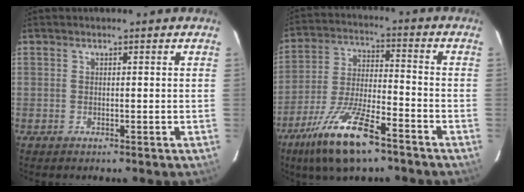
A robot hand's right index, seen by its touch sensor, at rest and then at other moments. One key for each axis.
{"total": 14.0, "fx": -9.2, "fy": 2.7, "fz": 10.2, "tx": -0.206, "ty": -0.023, "tz": -0.167}